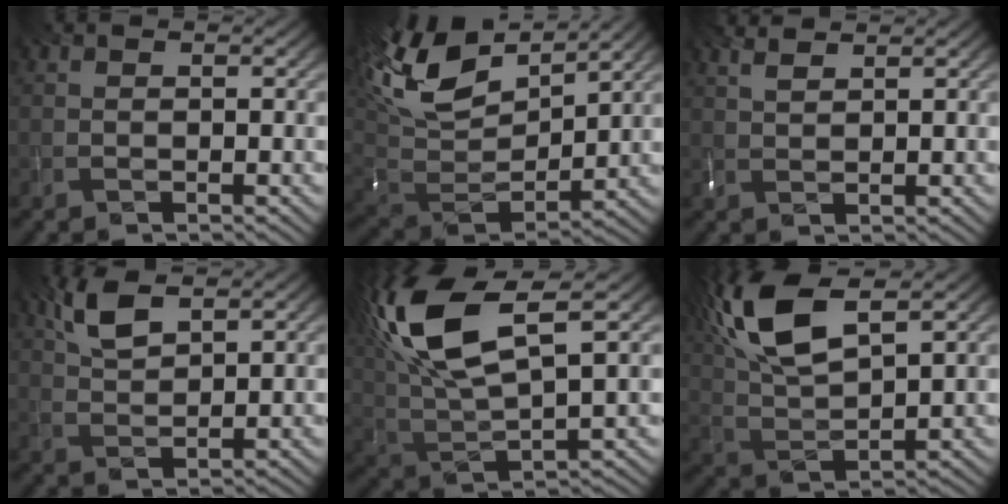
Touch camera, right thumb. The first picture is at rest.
{"total": 15.2, "force": [8.0, 7.7, 10.4], "torque": [-0.261, 0.040, 0.147]}
{"total": 2.9, "force": [2.3, 0.8, 1.6], "torque": [-0.040, 0.008, 0.047]}
{"total": 5.0, "force": [3.0, 1.9, 3.5], "torque": [-0.092, 0.005, 0.064]}
{"total": 15.6, "force": [6.6, 5.8, 12.9], "torque": [-0.308, 0.018, 0.130]}
{"total": 11.6, "force": [5.7, 4.4, 9.1], "torque": [-0.218, 0.020, 0.116]}